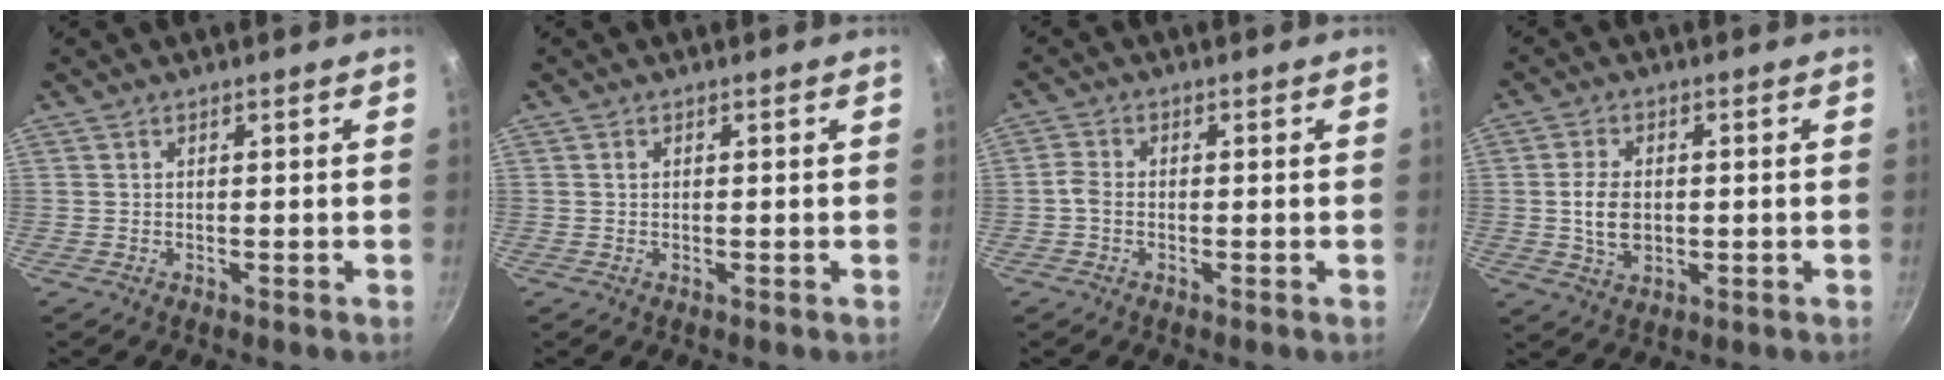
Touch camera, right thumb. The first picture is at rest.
{"total": 0.6, "force": [0.1, 0.5, 0.3], "torque": [-0.005, 0.004, 0.003]}
{"total": 2.3, "force": [-0.7, 1.7, 1.4], "torque": [-0.034, 0.010, -0.021]}
{"total": 6.7, "force": [-0.1, 4.4, 5.0], "torque": [-0.087, 0.001, -0.002]}